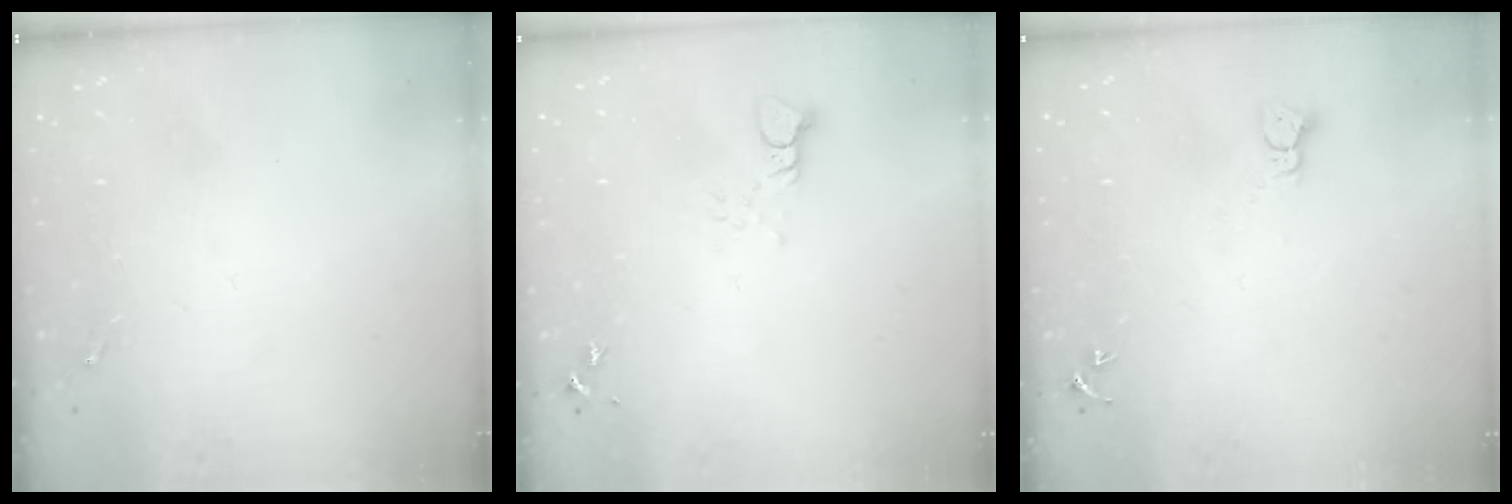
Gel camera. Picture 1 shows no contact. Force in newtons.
{"total": 3.1, "press": 3.1, "slide": 0.3}
{"total": 2.3, "press": 2.3, "slide": 0.3}